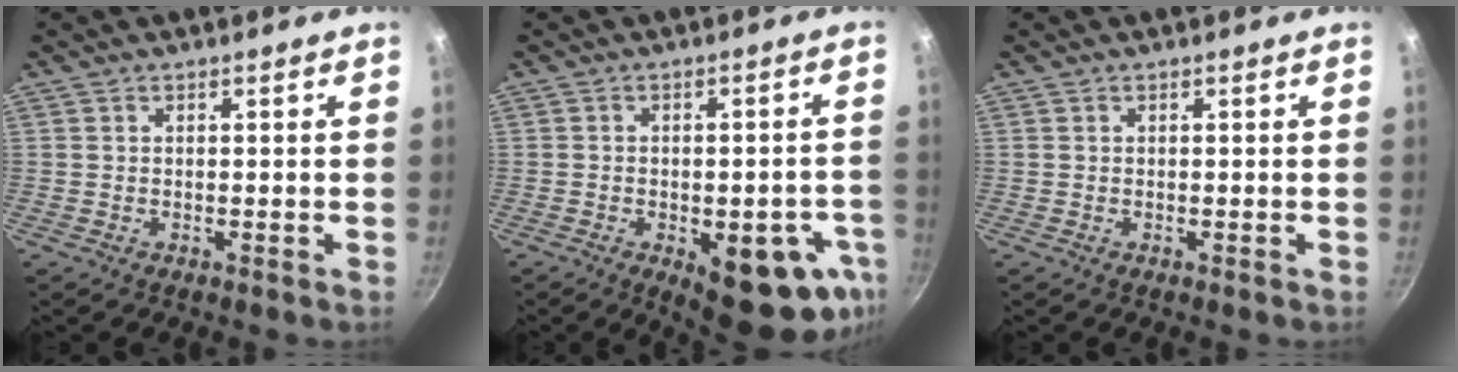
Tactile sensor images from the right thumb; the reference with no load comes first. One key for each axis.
{"total": 16.1, "fx": -5.9, "fy": 7.0, "fz": 13.2, "tx": -0.112, "ty": 0.008, "tz": -0.070}
{"total": 0.0}